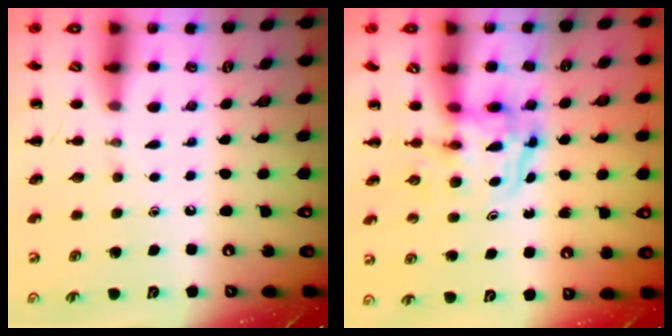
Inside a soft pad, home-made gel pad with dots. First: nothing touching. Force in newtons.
{"total": 3.6, "press": 3.6, "slide": 0.2}